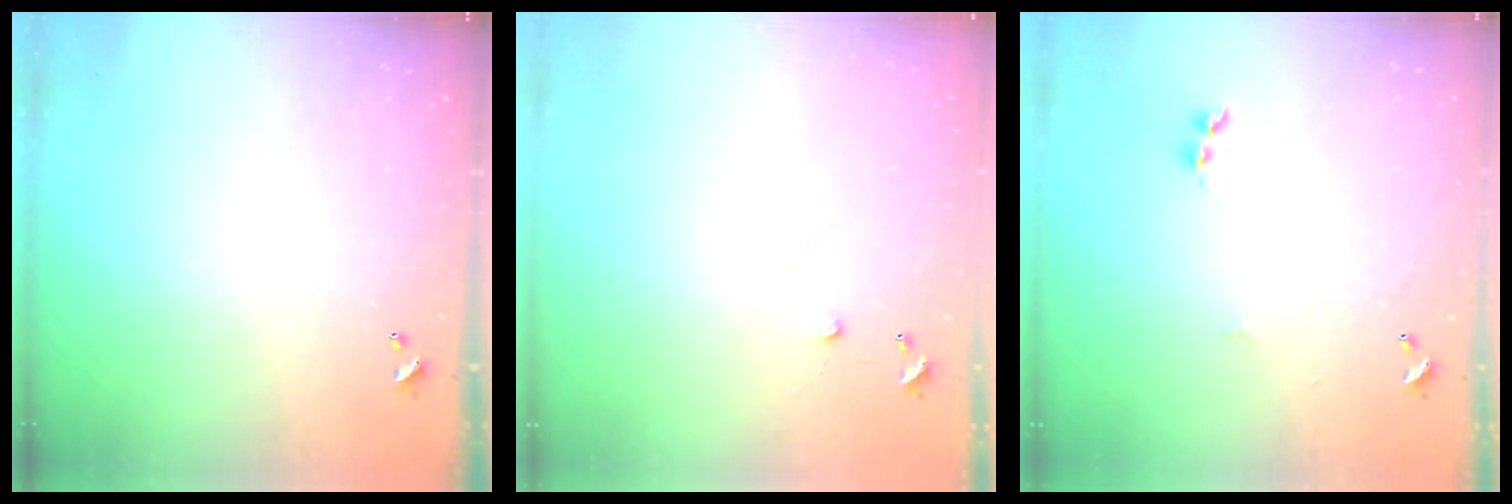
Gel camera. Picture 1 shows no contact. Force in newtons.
{"total": 4.9, "press": 4.9, "slide": 0.7}
{"total": 2.1, "press": 2.1, "slide": 0.5}